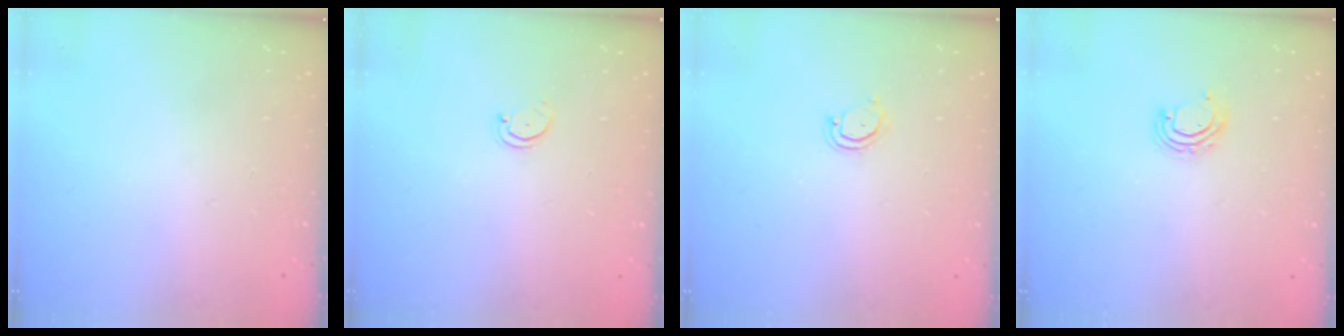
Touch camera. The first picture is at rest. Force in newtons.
{"total": 1.5, "press": 1.5, "slide": 0.3}
{"total": 2.5, "press": 2.5, "slide": 0.1}
{"total": 5.6, "press": 5.6, "slide": 0.4}